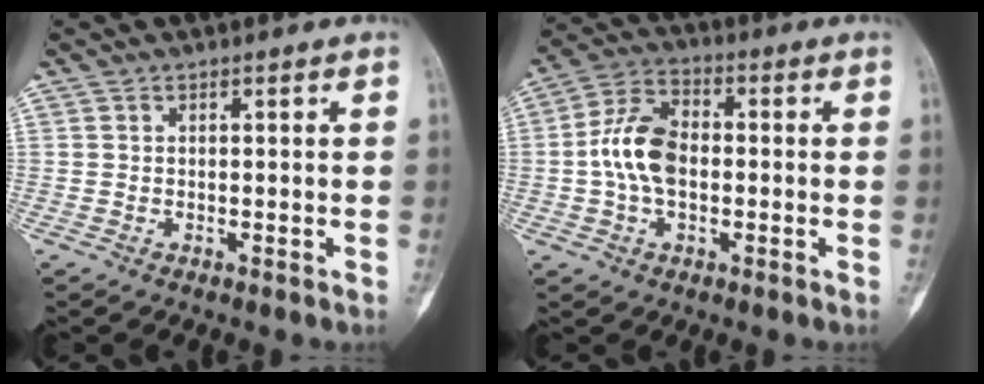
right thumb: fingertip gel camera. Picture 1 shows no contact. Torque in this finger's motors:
{"motor_torque": [-0.61, 0.85, 0.04, -0.01, 0.09]}